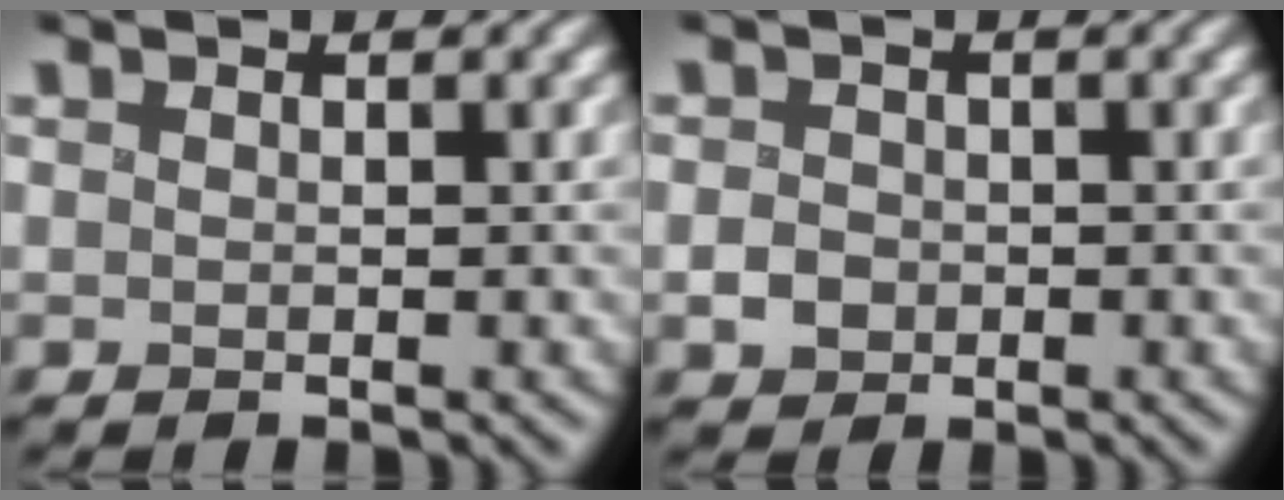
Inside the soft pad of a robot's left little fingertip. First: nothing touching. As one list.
[{"total": 1.7, "force": [-0.8, 1.5, 0.4], "torque": [-0.003, -0.005, -0.014]}]